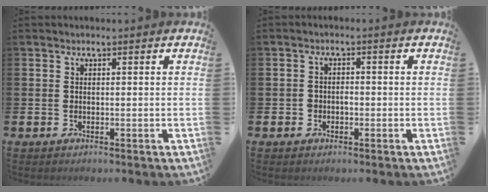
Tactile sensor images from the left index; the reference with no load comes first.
{"total": 1.5, "force": [-0.5, 1.3, 0.7], "torque": [-0.003, 0.001, -0.015]}